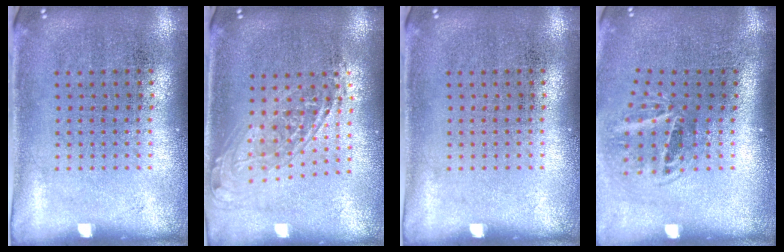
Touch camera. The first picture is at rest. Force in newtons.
{"total": 1.7, "press": 1.4, "slide": 0.9}
{"total": 0.0}
{"total": 1.9, "press": 1.2, "slide": 1.5}